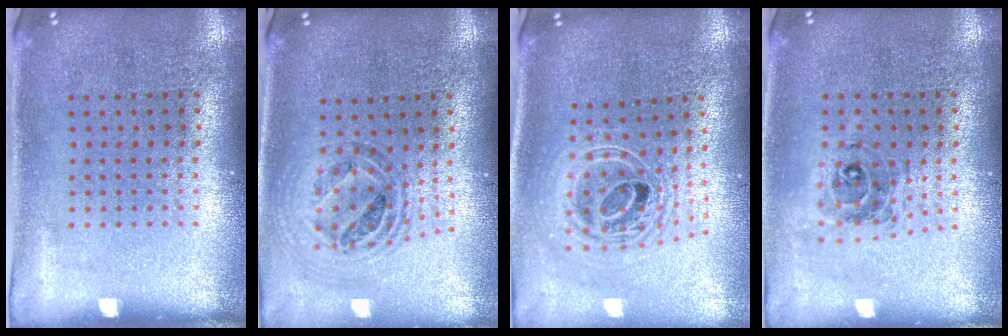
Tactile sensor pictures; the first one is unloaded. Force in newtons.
{"total": 1.0, "press": 1.0, "slide": 0.1}
{"total": 2.4, "press": 1.8, "slide": 1.6}
{"total": 0.6, "press": 0.6, "slide": 0.2}